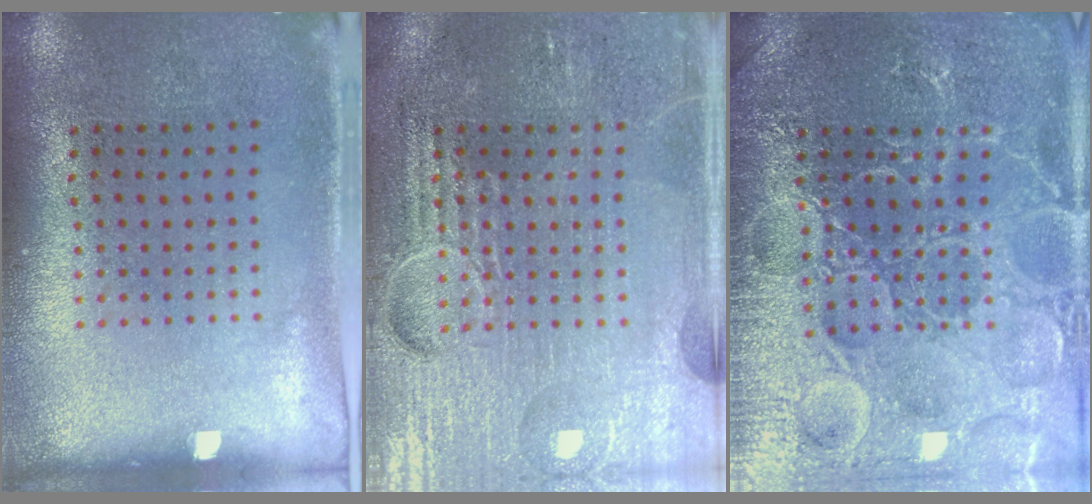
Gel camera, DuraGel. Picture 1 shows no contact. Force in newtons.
{"total": 4.5, "press": 4.5, "slide": 0.6}
{"total": 7.4, "press": 7.3, "slide": 0.9}